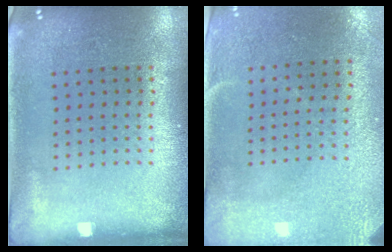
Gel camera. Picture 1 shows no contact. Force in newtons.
{"total": 2.9, "press": 2.4, "slide": 1.6}